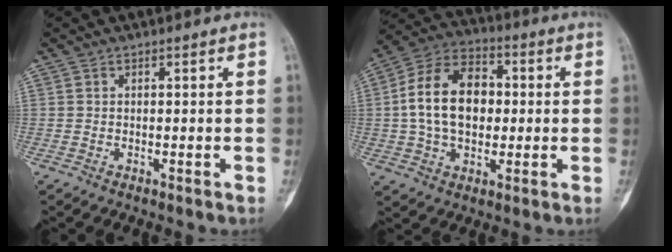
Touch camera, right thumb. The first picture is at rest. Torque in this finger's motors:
{"motor_torque": [0.91, 1.13, 0.61, -0.50, 0.44]}